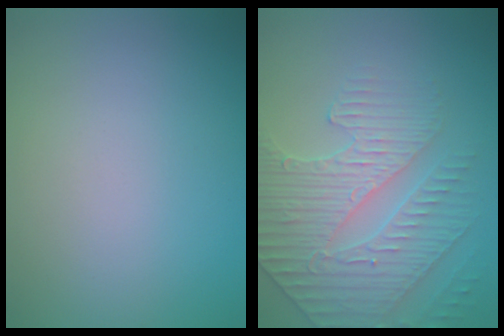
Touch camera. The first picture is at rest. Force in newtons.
{"total": 4.2, "press": 4.1, "slide": 0.6}